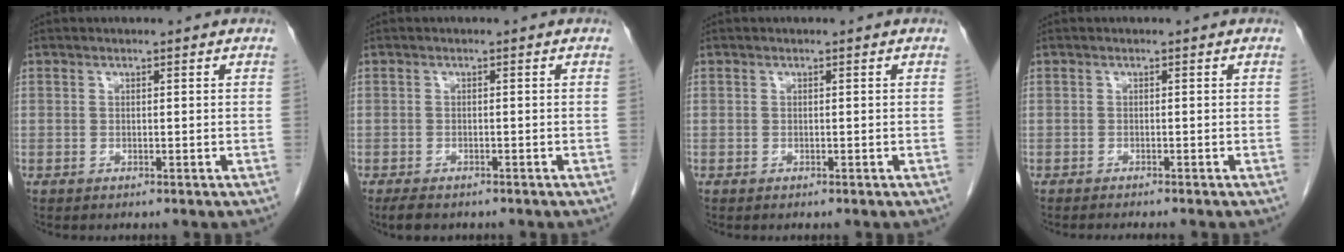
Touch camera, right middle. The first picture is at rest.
{"total": 3.3, "force": [-2.6, 1.2, 1.7], "torque": [-0.032, -0.007, -0.036]}
{"total": 0.0}
{"total": 3.6, "force": [-3.2, 0.0, 1.7], "torque": [-0.017, -0.004, -0.042]}